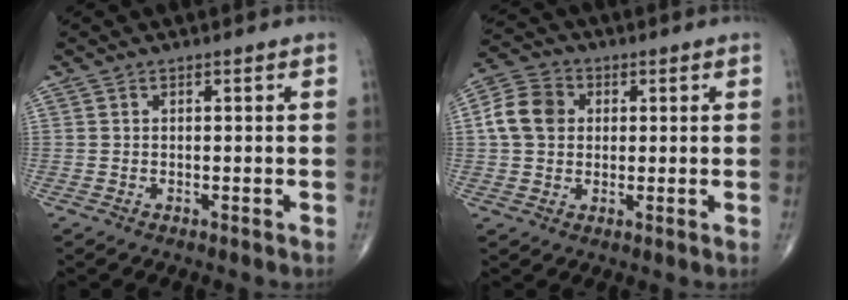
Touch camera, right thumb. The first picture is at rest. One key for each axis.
{"total": 8.3, "fx": 1.1, "fy": 6.8, "fz": 4.6, "tx": -0.075, "ty": 0.013, "tz": 0.012}